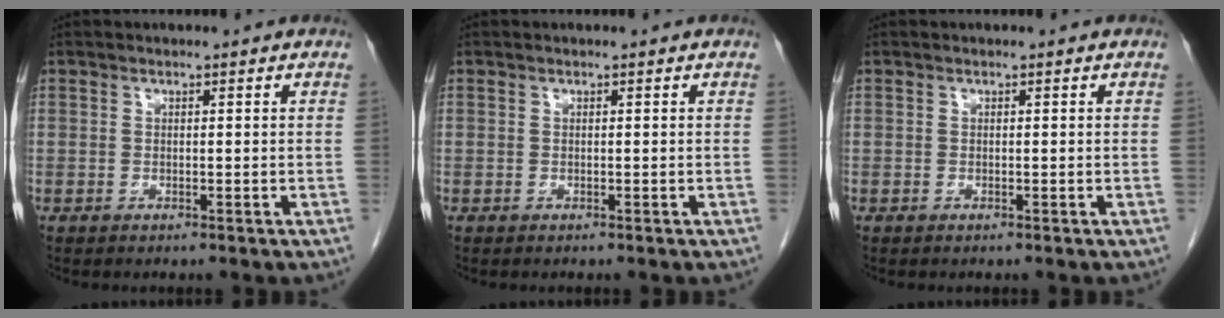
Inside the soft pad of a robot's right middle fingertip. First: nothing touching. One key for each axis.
{"total": 0.0}
{"total": 0.0}